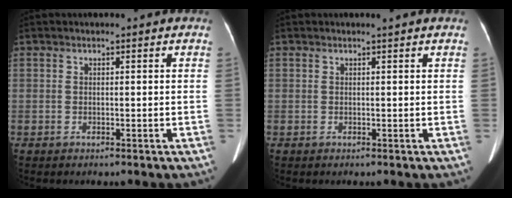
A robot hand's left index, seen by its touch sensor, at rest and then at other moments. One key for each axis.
{"total": 0.6, "fx": 0.5, "fy": -0.1, "fz": 0.3, "tx": -0.011, "ty": 0.001, "tz": 0.012}